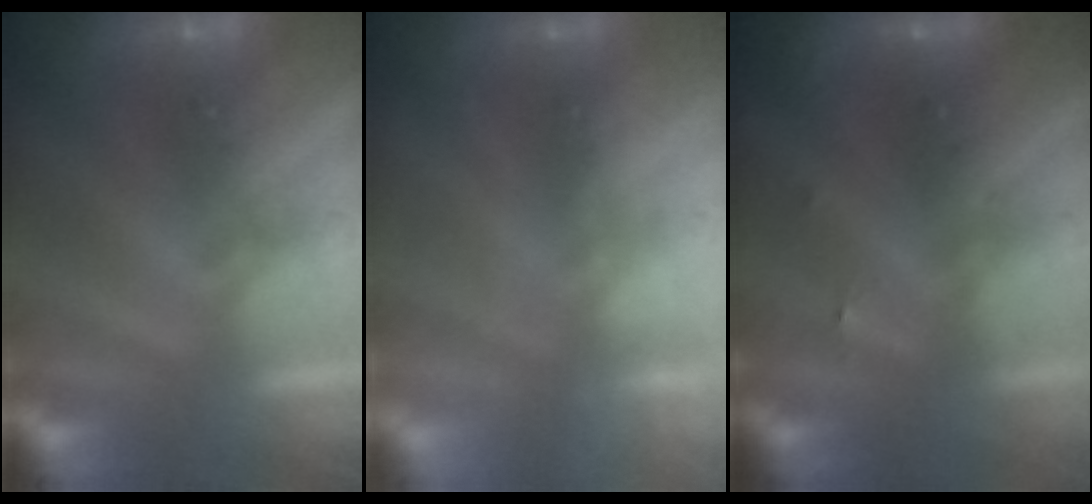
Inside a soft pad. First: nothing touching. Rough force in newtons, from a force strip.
{"total": 2.1}
{"total": 2.9}